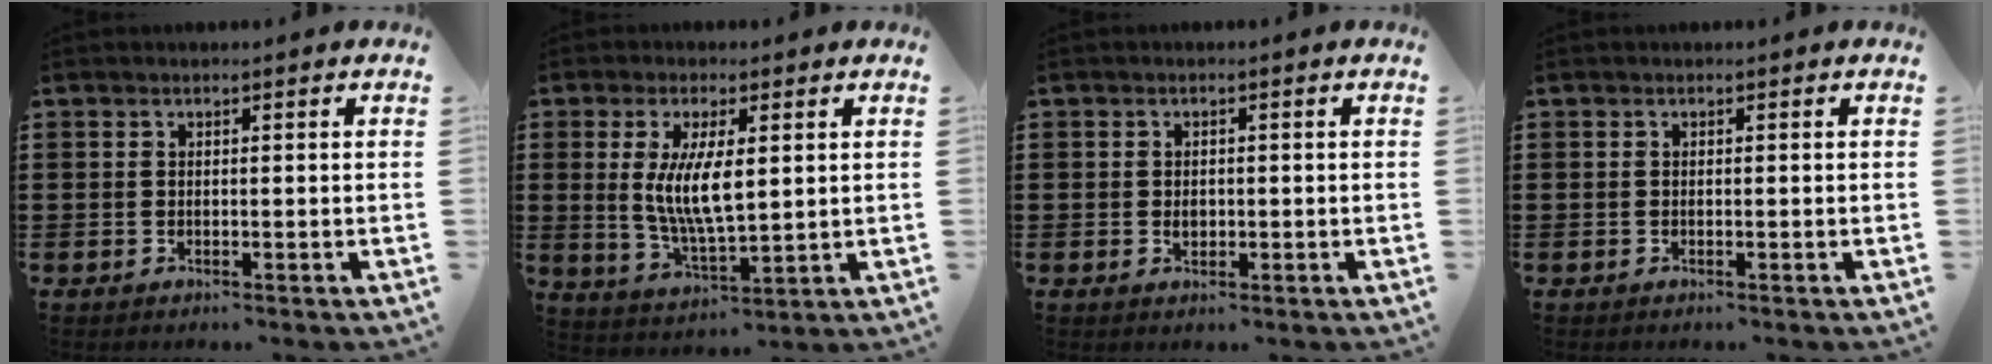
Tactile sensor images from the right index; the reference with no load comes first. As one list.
[{"total": 8.1, "force": [1.2, 2.8, 7.5], "torque": [-0.152, 0.003, 0.019]}, {"total": 1.5, "force": [-0.1, 1.0, 1.1], "torque": [-0.023, 0.006, -0.003]}, {"total": 0.0}]